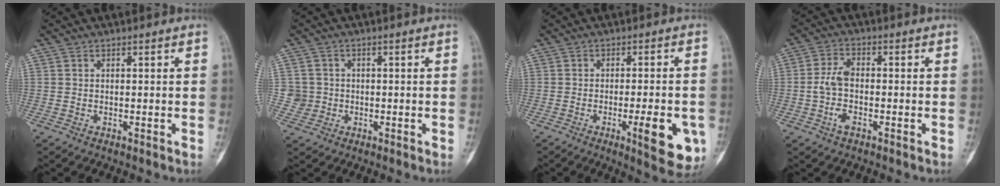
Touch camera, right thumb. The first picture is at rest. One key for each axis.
{"total": 3.1, "fx": -0.2, "fy": 3.1, "fz": -0.2, "tx": 0.023, "ty": 0.008, "tz": -0.010}
{"total": 10.3, "fx": -3.5, "fy": 2.8, "fz": 9.3, "tx": -0.110, "ty": -0.003, "tz": -0.042}
{"total": 5.7, "fx": -1.5, "fy": 3.0, "fz": 4.5, "tx": -0.096, "ty": 0.016, "tz": -0.035}